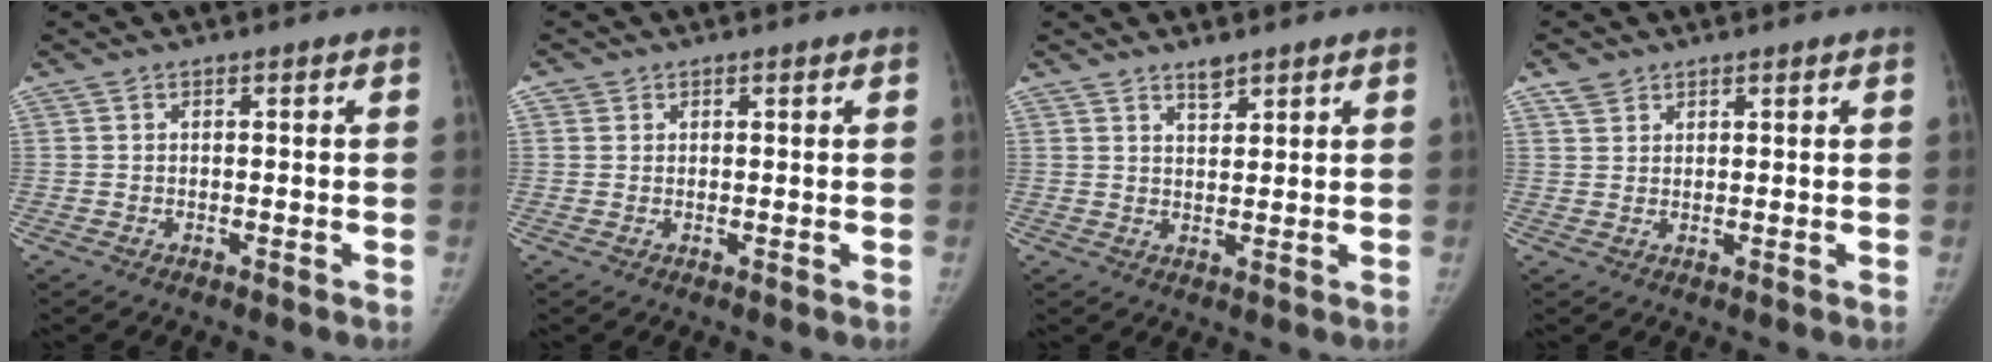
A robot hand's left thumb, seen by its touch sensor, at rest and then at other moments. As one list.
[{"total": 1.1, "force": [0.6, 0.9, 0.1], "torque": [0.009, -0.002, 0.007]}, {"total": 2.8, "force": [2.3, 1.0, 1.3], "torque": [-0.015, -0.020, 0.042]}, {"total": 2.9, "force": [2.1, 1.8, 0.8], "torque": [-0.006, -0.004, 0.041]}]